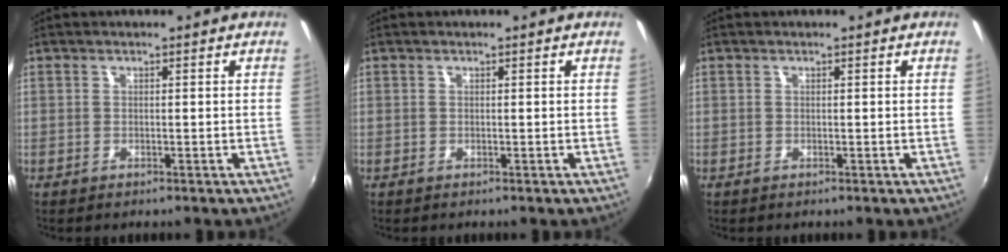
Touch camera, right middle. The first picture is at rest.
{"total": 0.0}
{"total": 0.0}